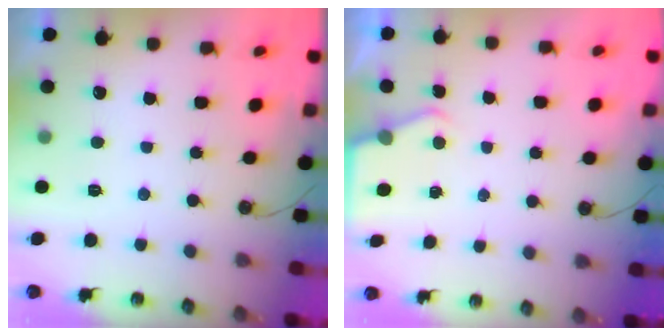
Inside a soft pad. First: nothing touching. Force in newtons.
{"total": 3.6, "press": 3.6, "slide": 0.5}